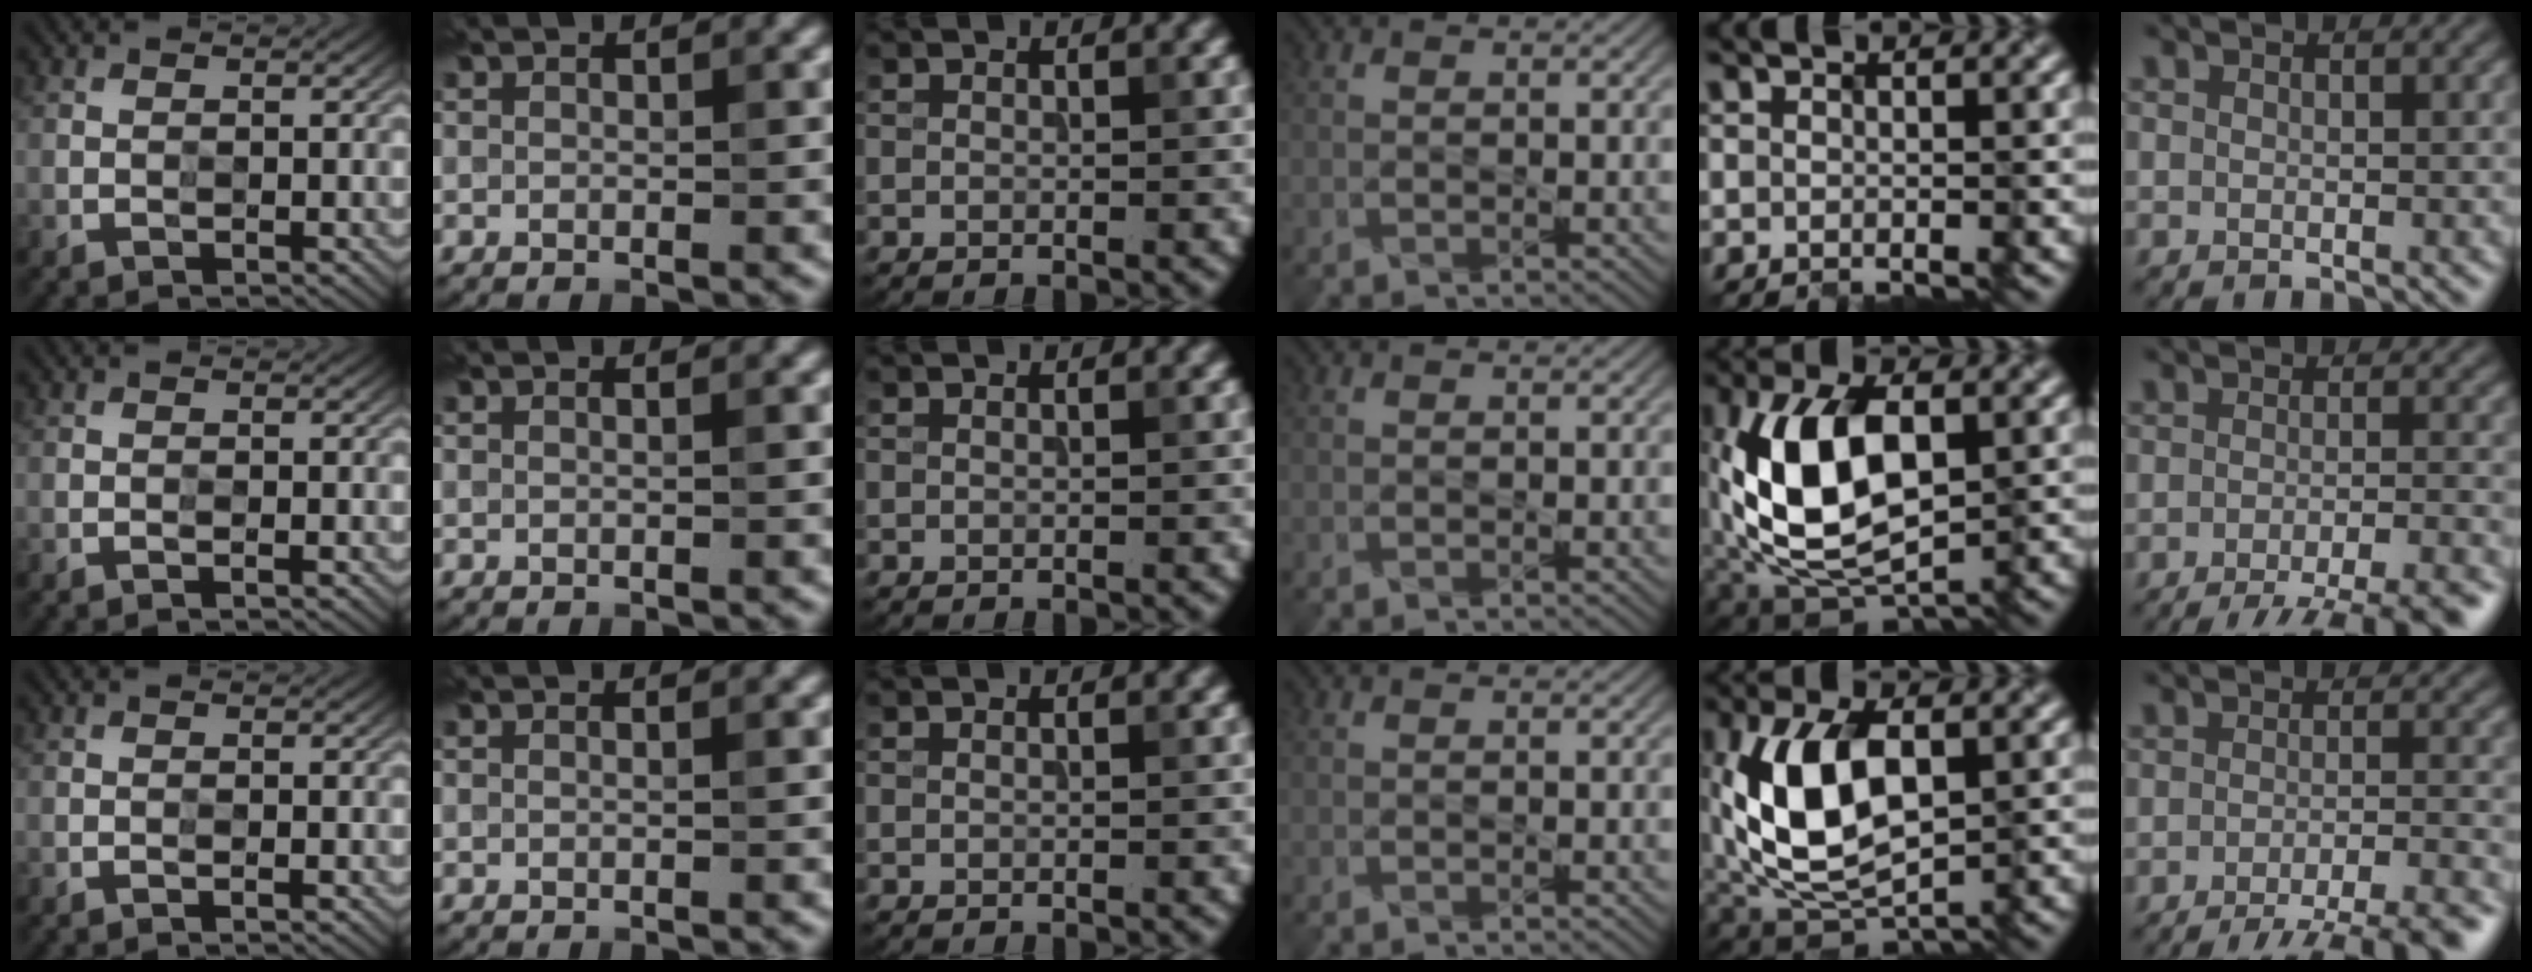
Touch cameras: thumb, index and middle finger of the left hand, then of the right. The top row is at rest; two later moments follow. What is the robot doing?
{"motion": "insert", "object": "drawer"}